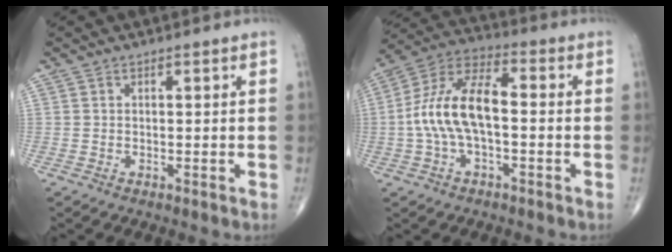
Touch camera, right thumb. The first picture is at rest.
{"total": 13.2, "force": [-1.2, 6.3, 11.6], "torque": [-0.236, 0.044, -0.028]}